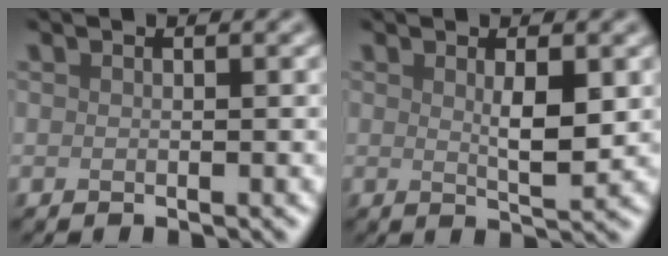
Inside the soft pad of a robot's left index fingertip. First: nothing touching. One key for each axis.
{"total": 2.7, "fx": 0.7, "fy": 0.6, "fz": 2.6, "tx": -0.044, "ty": -0.006, "tz": 0.013}